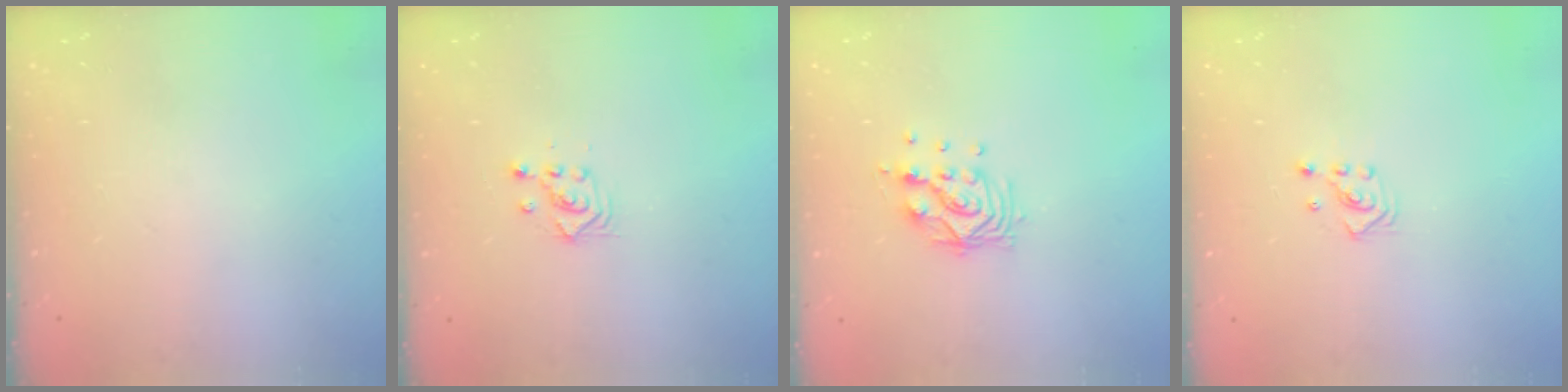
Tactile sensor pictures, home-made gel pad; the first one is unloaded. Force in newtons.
{"total": 2.3, "press": 2.3, "slide": 0.1}
{"total": 9.8, "press": 9.8, "slide": 0.7}
{"total": 2.8, "press": 2.8, "slide": 0.3}